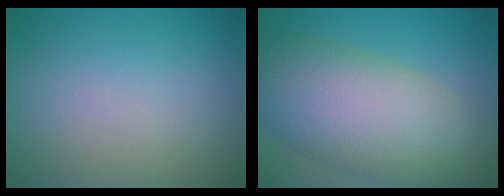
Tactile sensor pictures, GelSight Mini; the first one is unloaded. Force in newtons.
{"total": 11.6, "press": 11.6, "slide": 0.5}